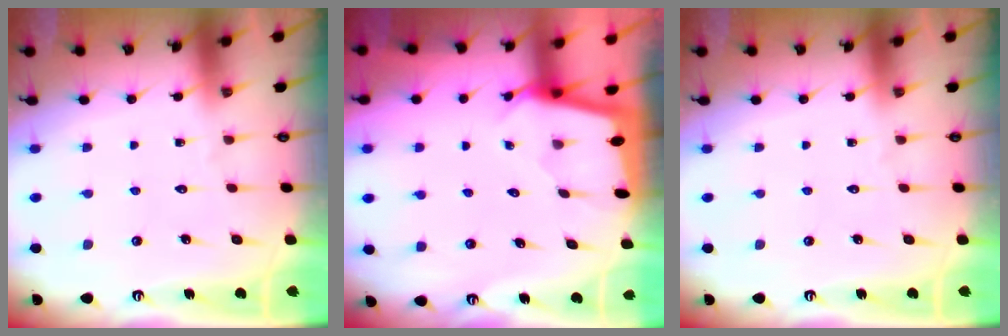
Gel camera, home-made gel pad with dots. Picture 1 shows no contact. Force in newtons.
{"total": 1.7, "press": 1.6, "slide": 0.2}
{"total": 0.0}